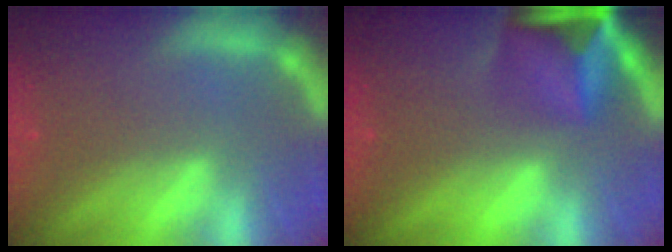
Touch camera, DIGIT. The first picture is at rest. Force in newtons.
{"total": 8.4}